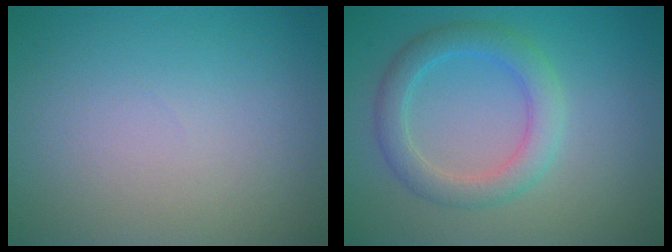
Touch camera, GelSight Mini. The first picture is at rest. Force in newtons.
{"total": 3.6, "press": 3.6, "slide": 0.0}